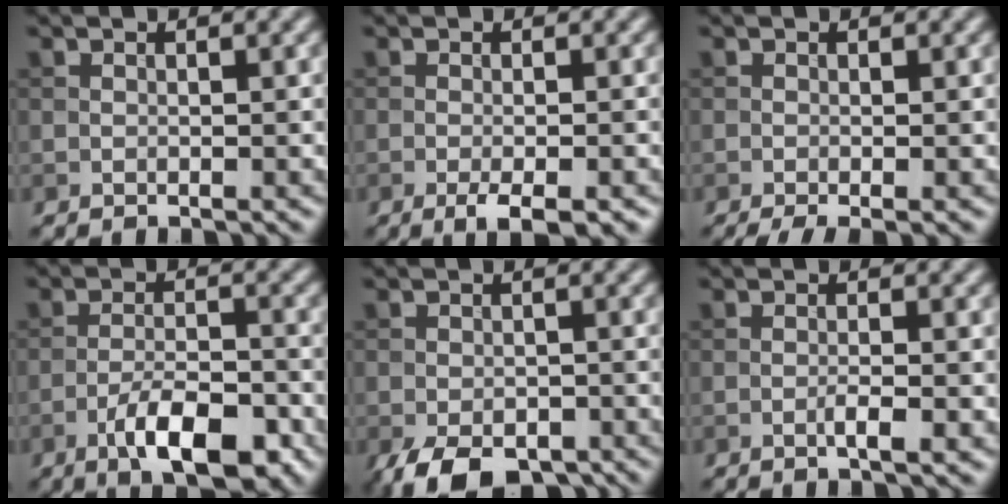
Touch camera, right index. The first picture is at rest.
{"total": 3.1, "force": [-1.7, 0.6, 2.5], "torque": [-0.044, -0.004, -0.027]}
{"total": 2.8, "force": [-1.5, 0.7, 2.3], "torque": [-0.039, -0.007, -0.028]}
{"total": 7.0, "force": [-4.0, 2.3, 5.2], "torque": [-0.089, 0.005, -0.068]}
{"total": 6.0, "force": [-4.0, 2.9, 3.5], "torque": [-0.050, -0.016, -0.059]}
{"total": 1.7, "force": [-0.7, 0.2, 1.6], "torque": [-0.026, 0.002, -0.014]}